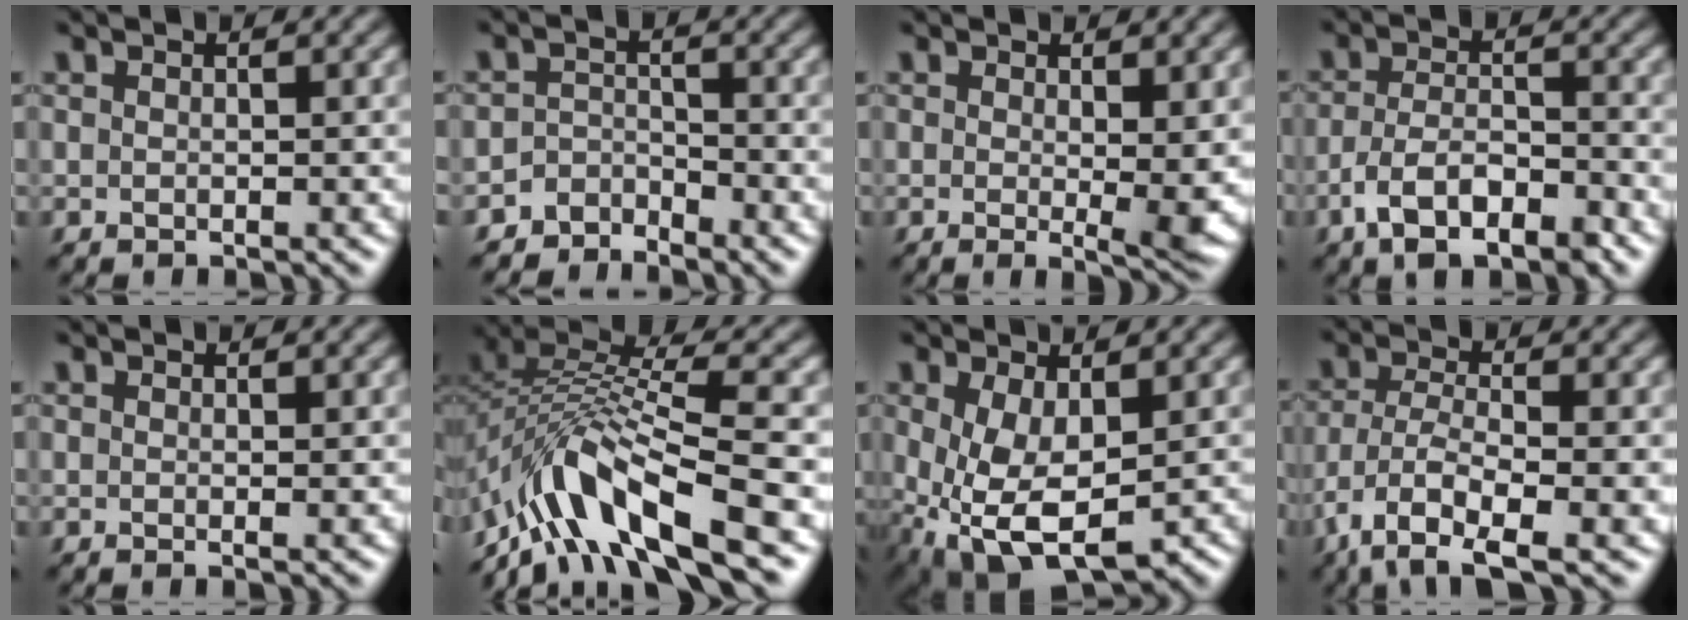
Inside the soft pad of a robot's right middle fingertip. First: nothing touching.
{"total": 2.5, "force": [-2.4, 0.8, -0.1], "torque": [0.006, 0.009, -0.051]}
{"total": 3.7, "force": [0.1, 0.6, 3.7], "torque": [-0.054, -0.012, 0.006]}
{"total": 5.5, "force": [-3.0, 2.5, 3.8], "torque": [-0.070, 0.002, -0.057]}
{"total": 0.6, "force": [0.1, 0.1, 0.6], "torque": [-0.010, -0.003, 0.001]}
{"total": 9.6, "force": [-5.7, 3.2, 7.0], "torque": [-0.124, 0.008, -0.117]}
{"total": 7.9, "force": [-1.2, 4.6, 6.3], "torque": [-0.150, -0.030, -0.002]}
{"total": 7.6, "force": [-4.0, 2.7, 5.8], "torque": [-0.118, -0.008, -0.081]}